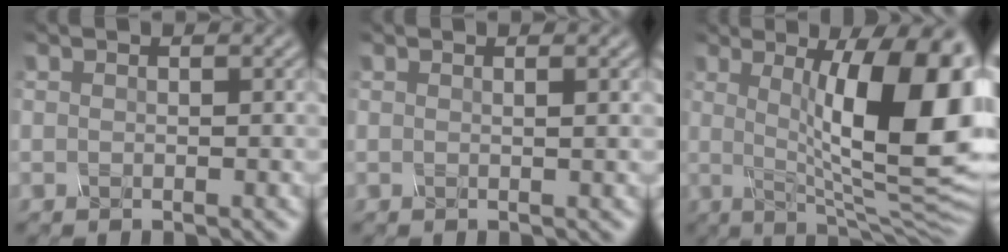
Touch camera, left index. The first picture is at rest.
{"total": 1.2, "force": [0.4, 0.5, 1.0], "torque": [-0.008, 0.001, -0.003]}
{"total": 15.0, "force": [2.0, 4.0, 14.3], "torque": [-0.172, -0.001, 0.037]}